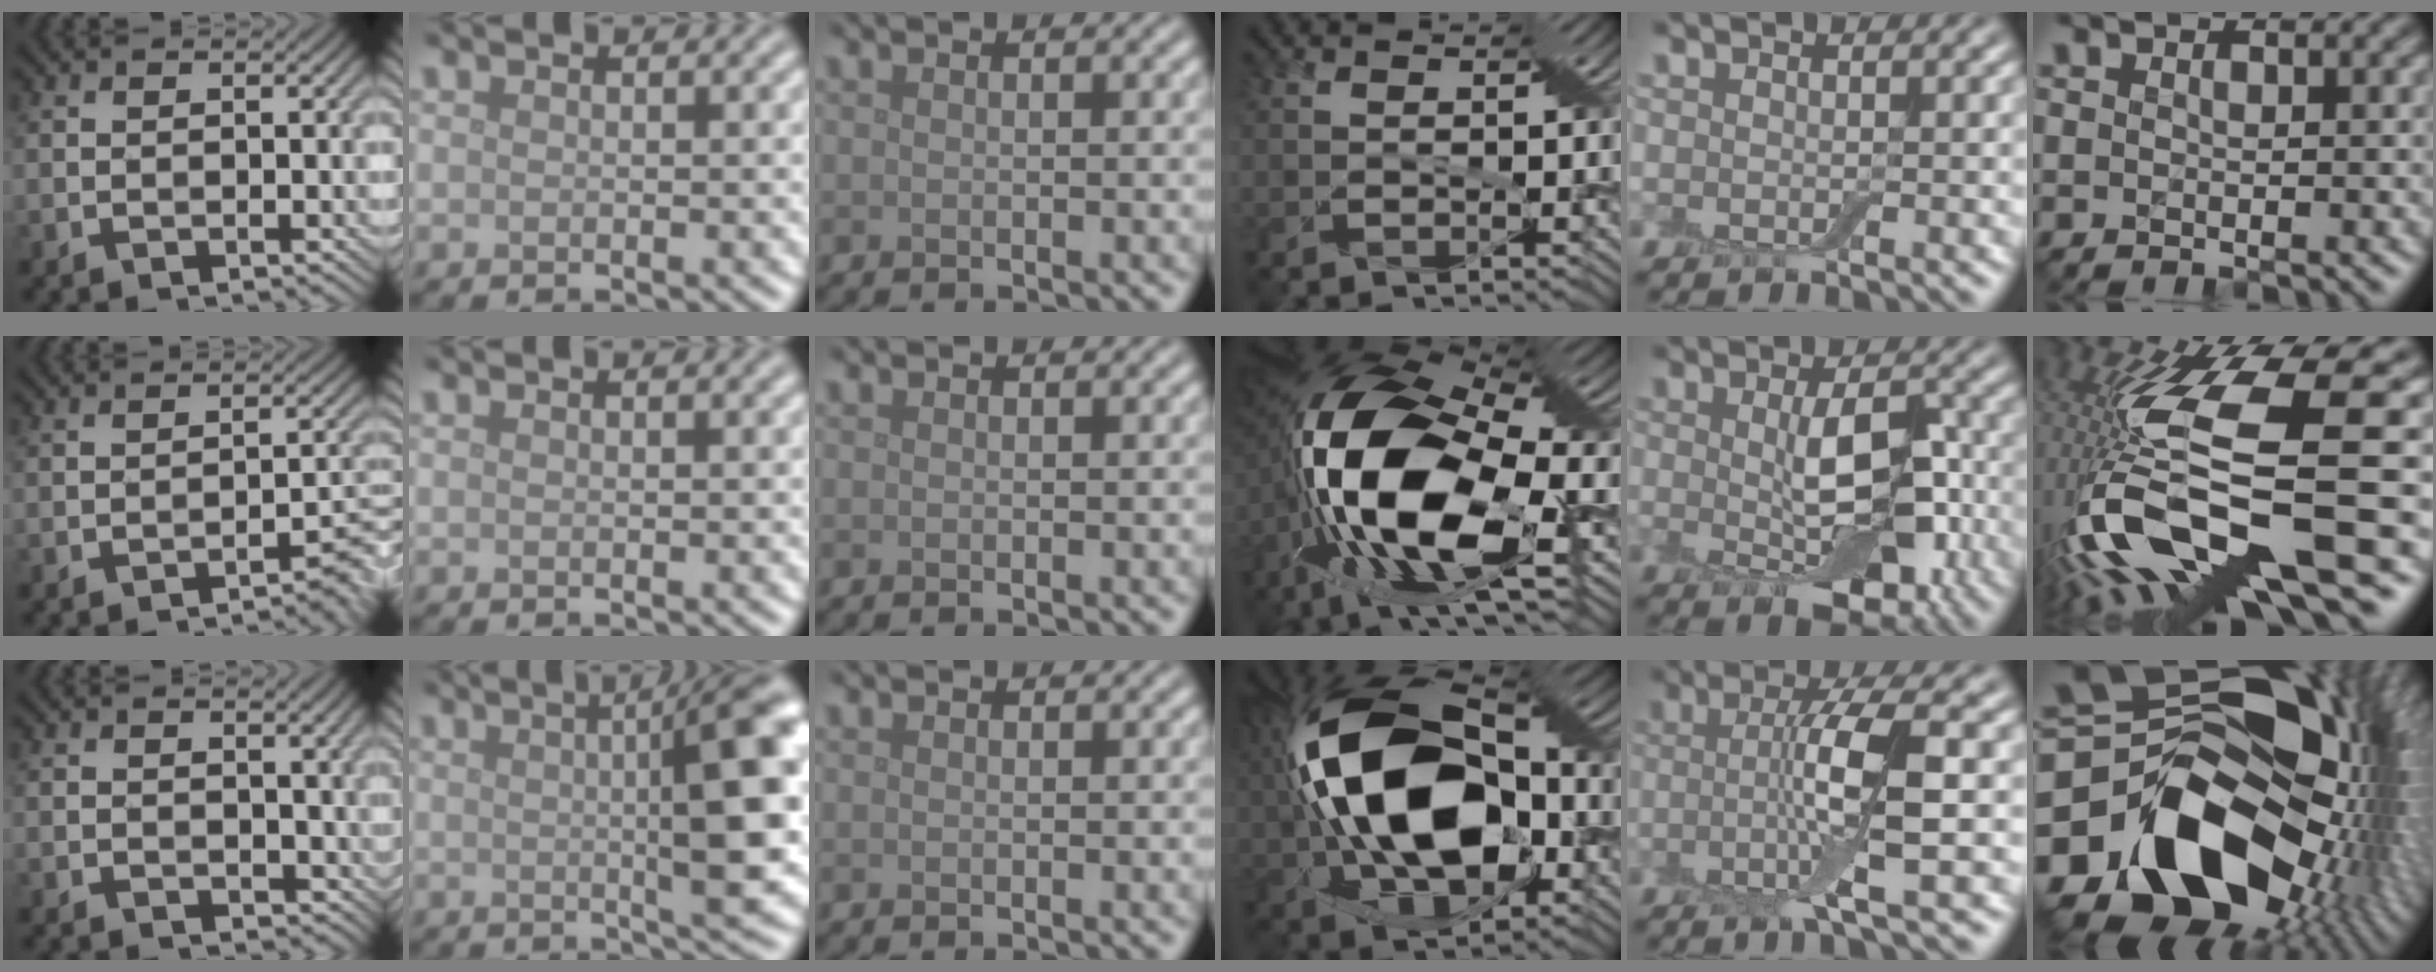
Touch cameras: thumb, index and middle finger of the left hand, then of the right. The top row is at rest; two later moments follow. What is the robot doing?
{"motion": "cut", "object": "cling film"}